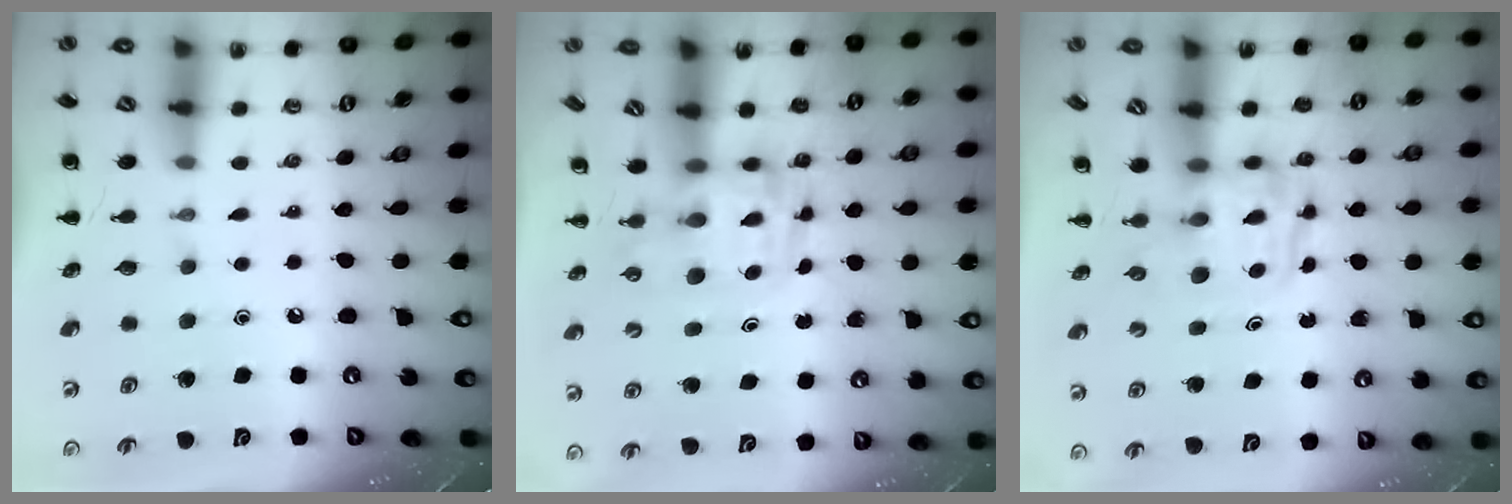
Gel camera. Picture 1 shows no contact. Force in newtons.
{"total": 3.6, "press": 3.5, "slide": 0.6}
{"total": 3.5, "press": 3.4, "slide": 0.3}